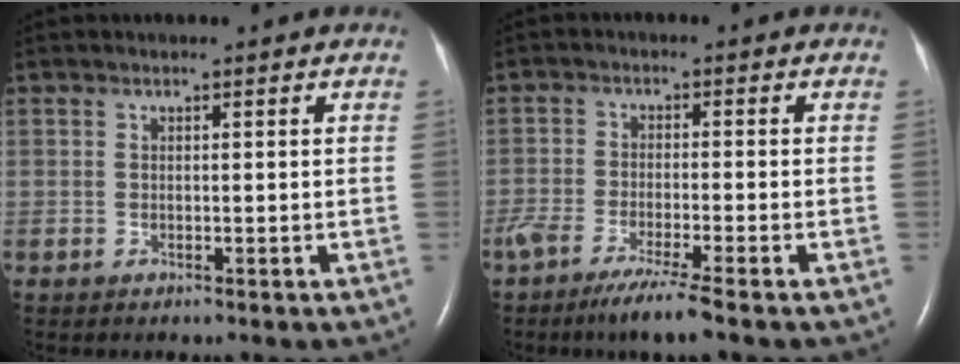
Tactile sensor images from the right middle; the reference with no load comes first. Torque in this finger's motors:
{"motor_torque": [0.88, -0.95, 0.40, 0.10]}